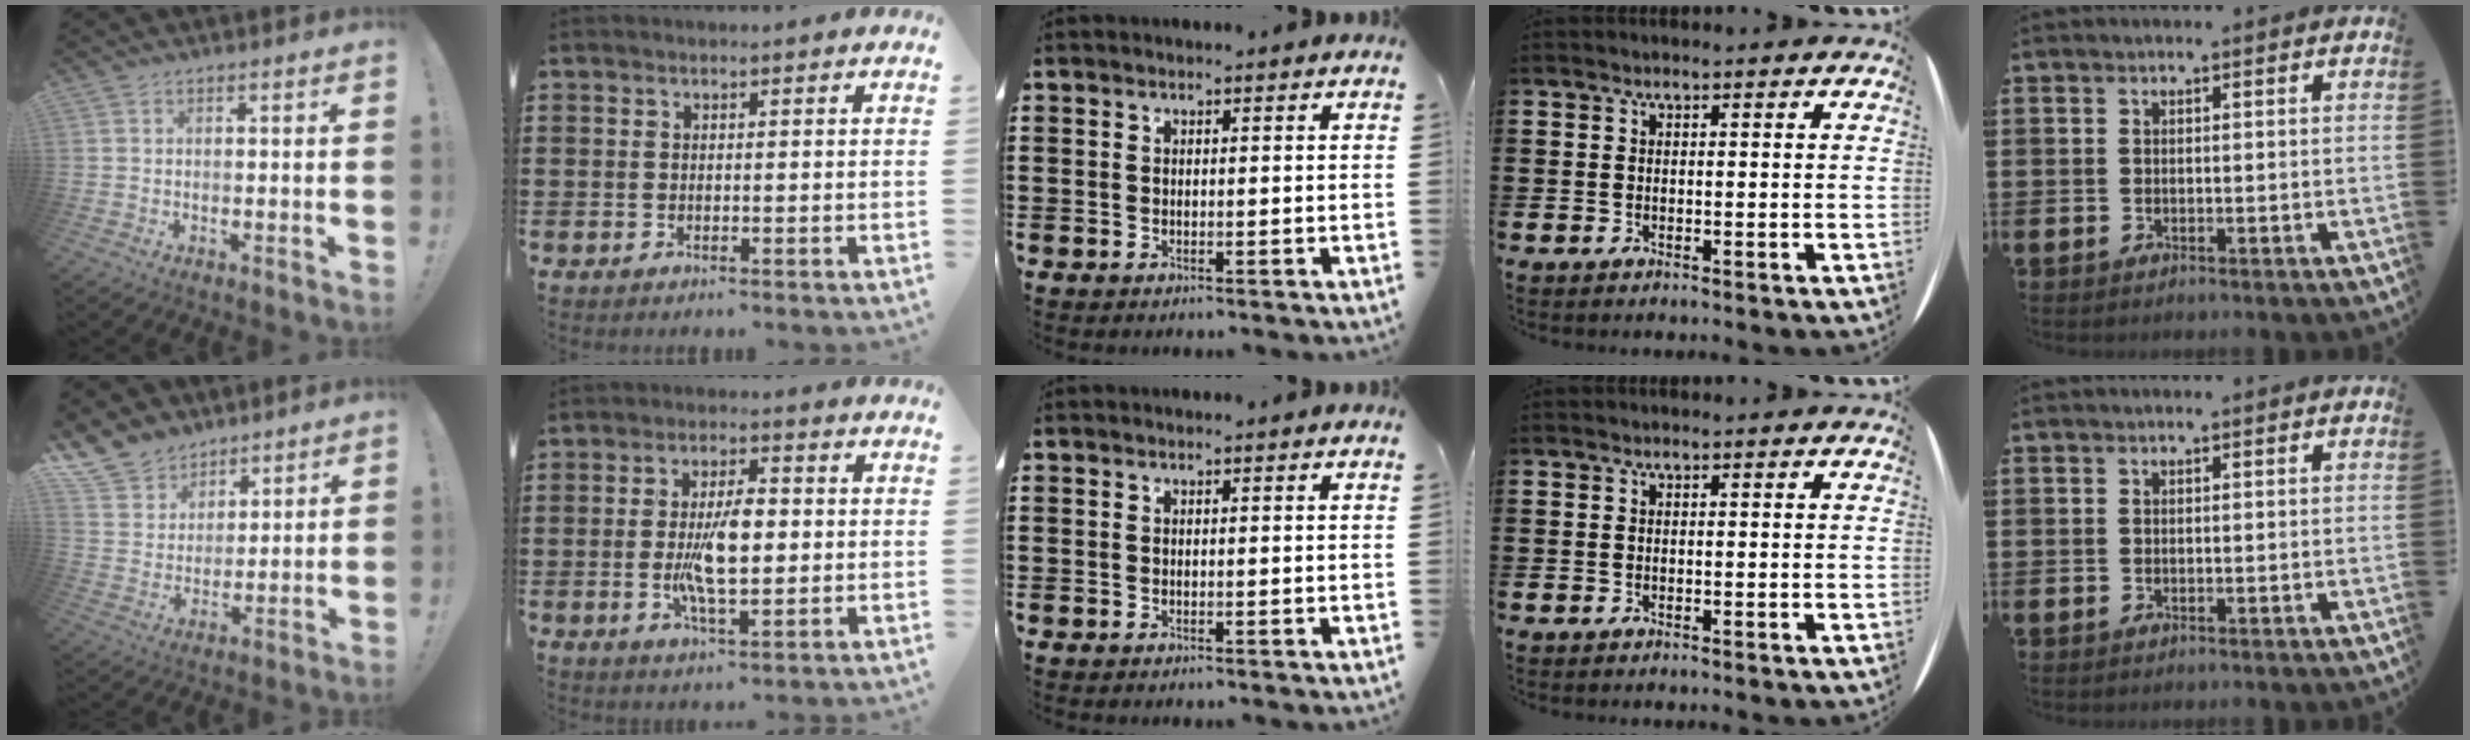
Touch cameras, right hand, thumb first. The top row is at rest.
{"thumb": {"total": 10.8, "force": [8.3, 6.8, 1.6], "torque": [-0.042, -0.066, 0.165]}, "index": {"total": 8.3, "force": [-0.5, 3.1, 7.7], "torque": [-0.163, -0.002, -0.017]}}